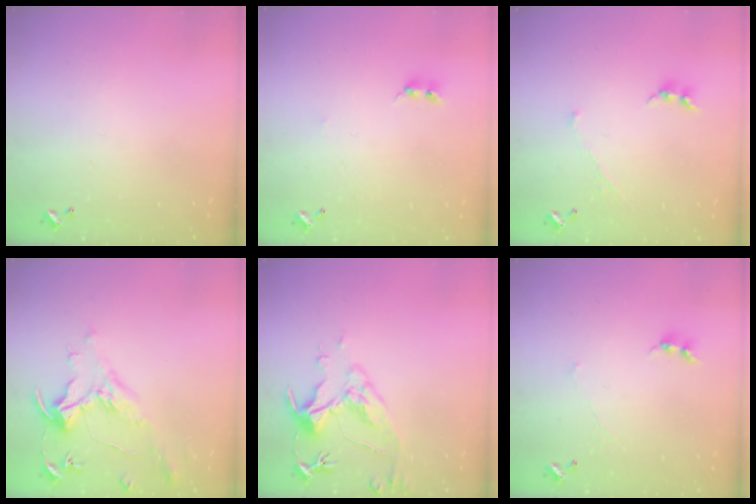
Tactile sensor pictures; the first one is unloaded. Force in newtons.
{"total": 2.5, "press": 2.5, "slide": 0.4}
{"total": 1.3, "press": 1.2, "slide": 0.5}
{"total": 1.6, "press": 1.4, "slide": 0.7}
{"total": 6.6, "press": 6.5, "slide": 1.5}
{"total": 1.0, "press": 0.8, "slide": 0.6}